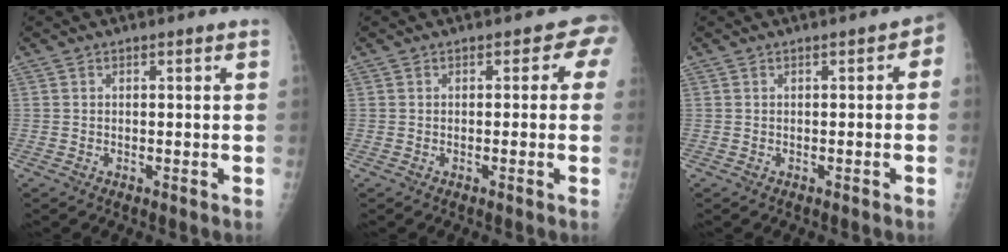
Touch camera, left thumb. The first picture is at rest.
{"total": 2.2, "force": [0.2, 1.8, 1.3], "torque": [0.017, 0.010, -0.012]}
{"total": 2.1, "force": [-0.2, 1.2, 1.7], "torque": [0.001, 0.012, -0.011]}